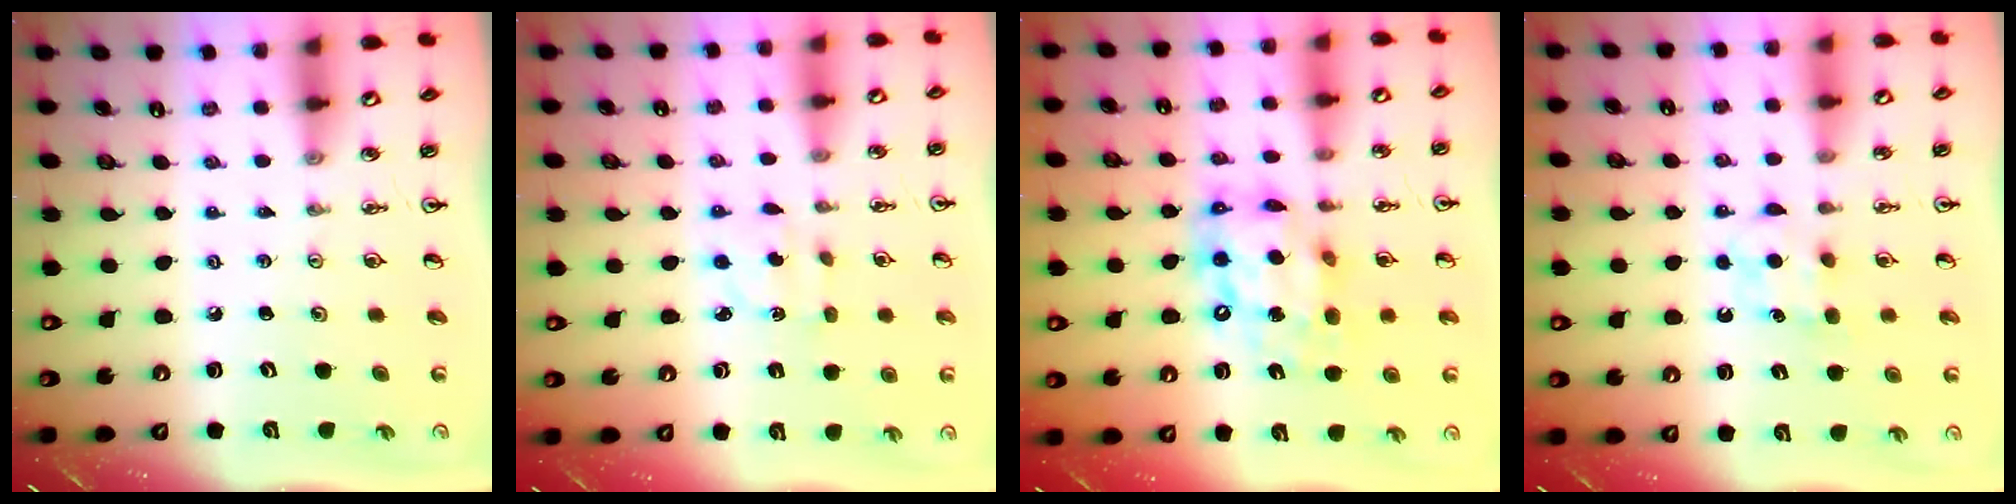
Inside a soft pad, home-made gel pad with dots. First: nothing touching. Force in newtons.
{"total": 2.3, "press": 2.2, "slide": 0.6}
{"total": 14.0, "press": 14.0, "slide": 1.4}
{"total": 5.8, "press": 5.8, "slide": 0.8}